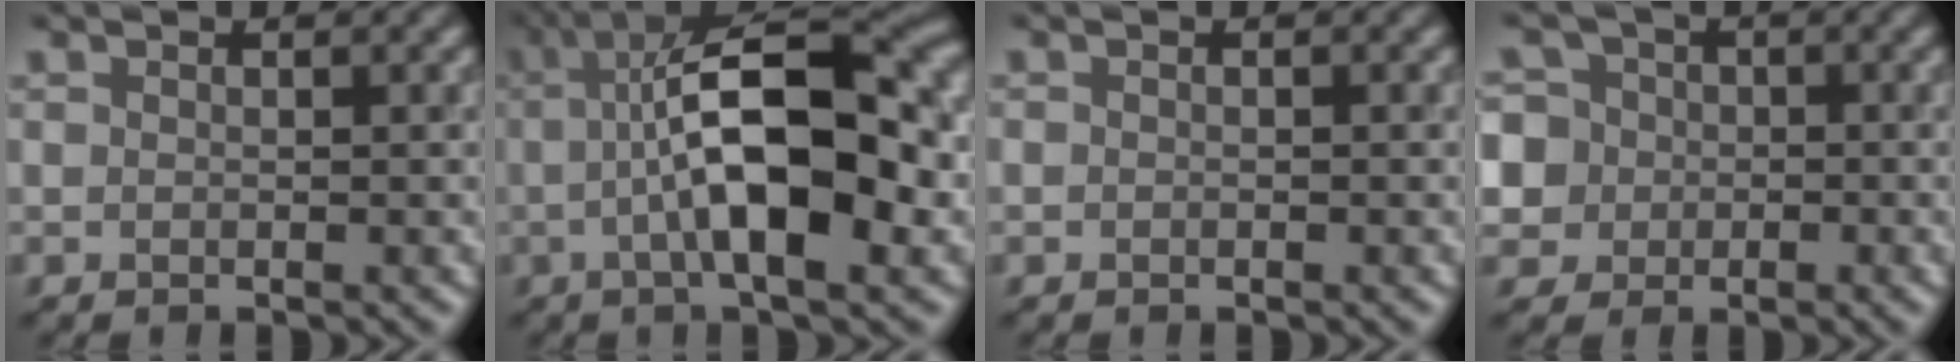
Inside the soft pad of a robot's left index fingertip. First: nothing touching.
{"total": 12.2, "force": [-0.3, 4.0, 11.5], "torque": [-0.176, 0.024, -0.015]}
{"total": 0.0}
{"total": 7.9, "force": [0.6, 7.4, 2.7], "torque": [-0.060, 0.034, -0.028]}